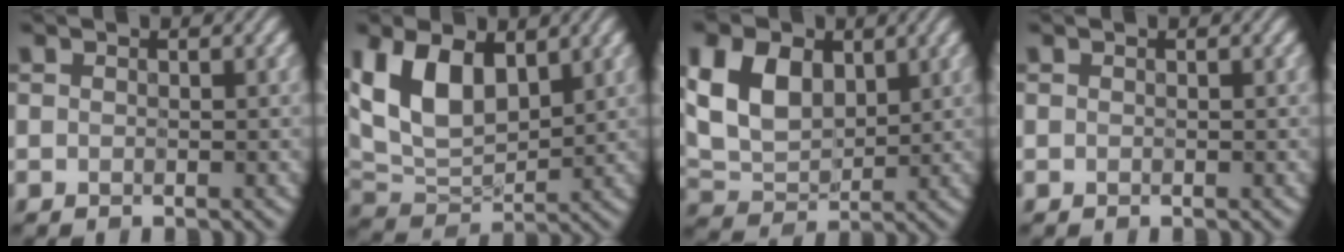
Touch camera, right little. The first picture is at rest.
{"total": 8.6, "force": [2.6, 5.2, 6.4], "torque": [-0.146, 0.001, 0.045]}
{"total": 7.1, "force": [1.6, 4.9, 4.9], "torque": [-0.111, -0.002, 0.026]}
{"total": 0.0}